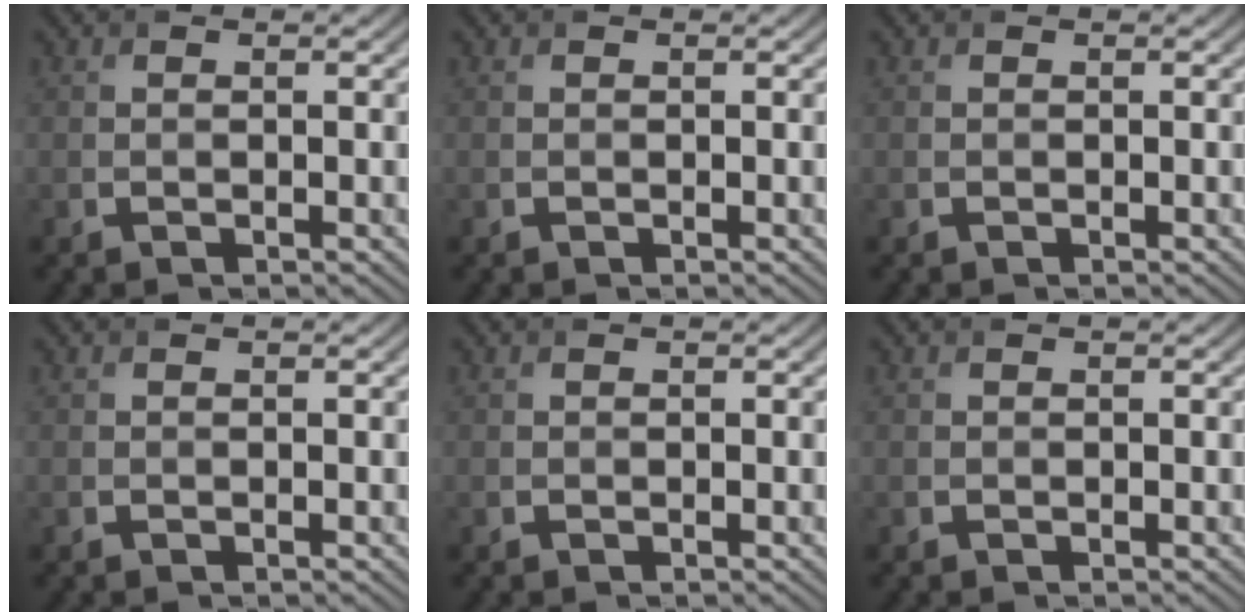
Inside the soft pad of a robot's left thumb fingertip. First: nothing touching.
{"total": 0.0}
{"total": 0.0}
{"total": 0.0}
{"total": 0.0}
{"total": 0.0}